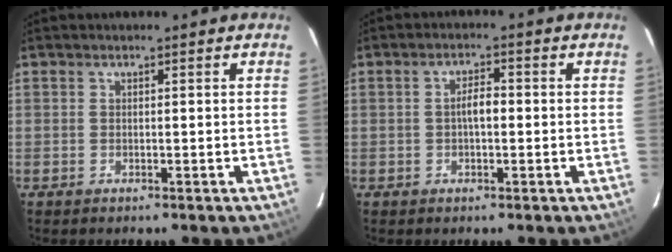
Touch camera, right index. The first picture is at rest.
{"total": 2.9, "force": [-0.2, 1.2, 2.7], "torque": [-0.049, 0.009, -0.002]}